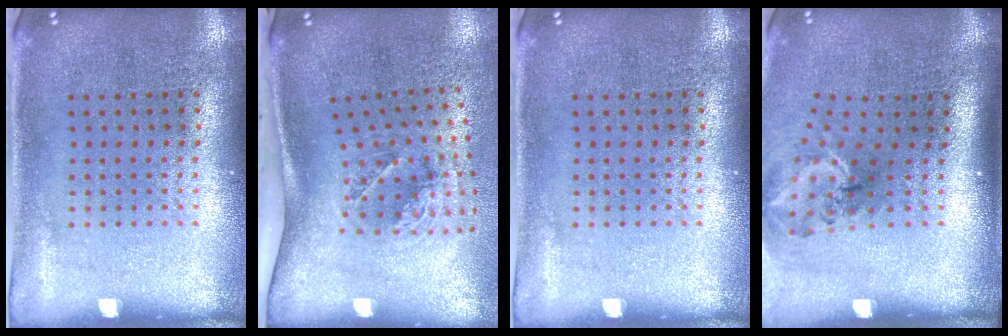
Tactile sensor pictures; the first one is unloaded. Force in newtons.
{"total": 1.9, "press": 1.2, "slide": 1.4}
{"total": 0.0}
{"total": 1.8, "press": 1.2, "slide": 1.4}